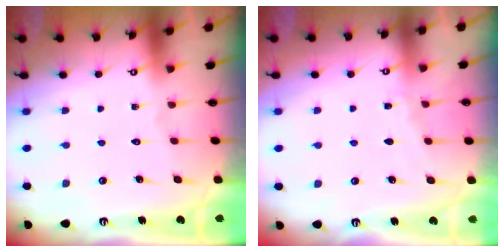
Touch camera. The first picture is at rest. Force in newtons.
{"total": 2.8, "press": 2.8, "slide": 0.4}